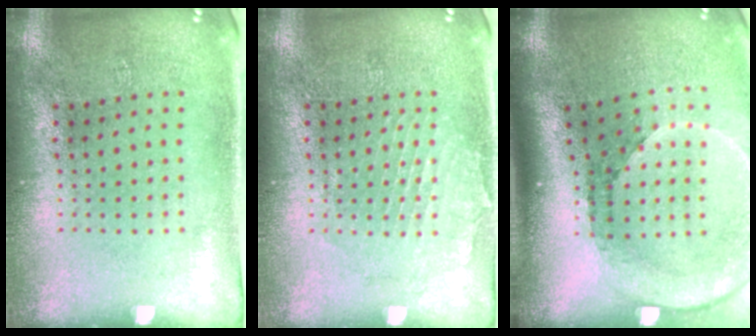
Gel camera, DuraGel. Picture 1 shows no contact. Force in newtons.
{"total": 1.2, "press": 1.2, "slide": 0.1}
{"total": 2.7, "press": 1.8, "slide": 1.9}